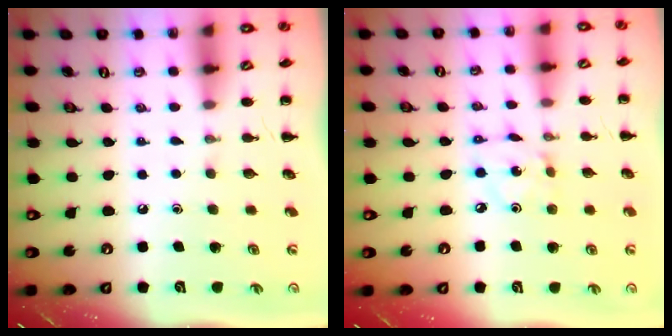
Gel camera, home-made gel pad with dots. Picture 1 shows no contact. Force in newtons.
{"total": 2.3, "press": 2.3, "slide": 0.1}